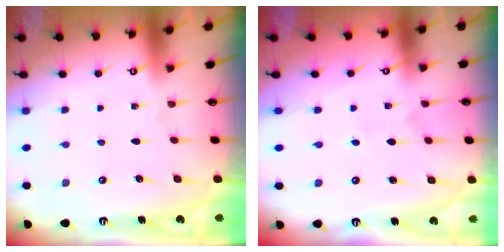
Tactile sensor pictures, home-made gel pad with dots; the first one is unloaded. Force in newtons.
{"total": 1.7, "press": 1.7, "slide": 0.1}